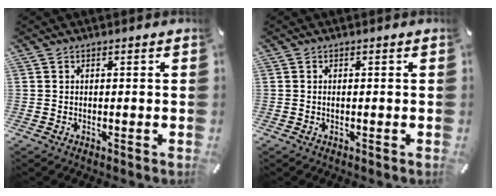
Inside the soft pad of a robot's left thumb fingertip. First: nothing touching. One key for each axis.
{"total": 0.6, "fx": -0.2, "fy": 0.2, "fz": 0.5, "tx": -0.011, "ty": -0.002, "tz": -0.003}